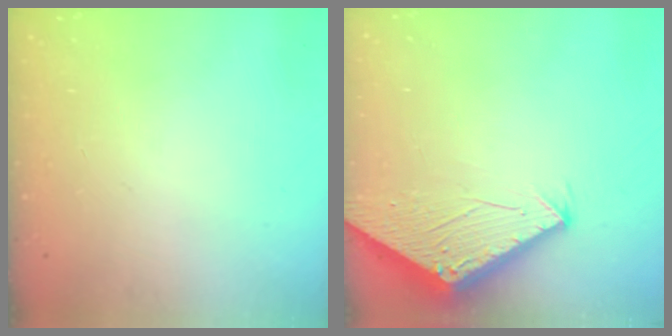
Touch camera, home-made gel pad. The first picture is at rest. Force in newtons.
{"total": 2.8, "press": 2.8, "slide": 0.1}